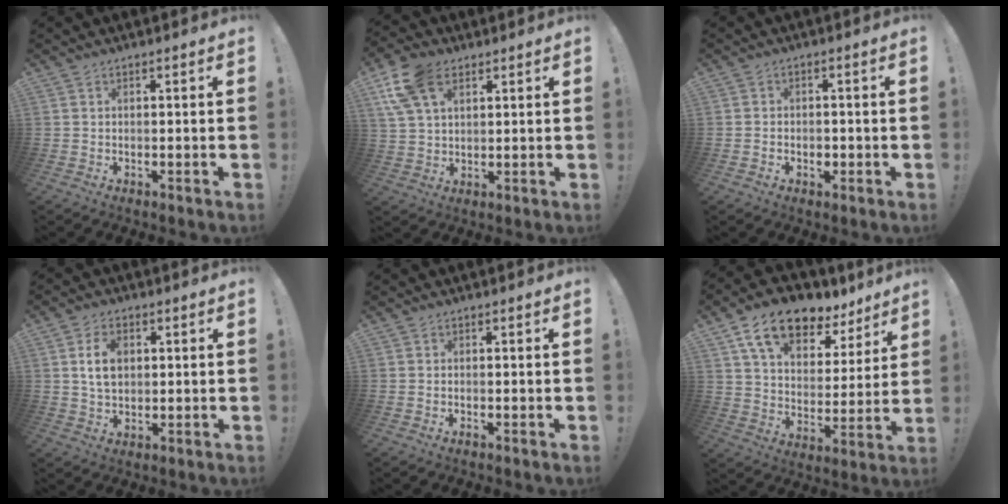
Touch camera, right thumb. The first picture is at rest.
{"total": 11.9, "force": [5.7, 7.2, 7.6], "torque": [-0.146, -0.011, 0.108]}
{"total": 2.5, "force": [-1.2, 1.9, 1.1], "torque": [-0.005, -0.005, -0.023]}
{"total": 7.8, "force": [1.4, 5.3, 5.6], "torque": [-0.101, 0.001, 0.021]}
{"total": 0.7, "force": [-0.6, -0.1, 0.4], "torque": [-0.015, 0.002, -0.009]}
{"total": 16.2, "force": [11.2, 8.2, 8.3], "torque": [-0.137, -0.069, 0.200]}